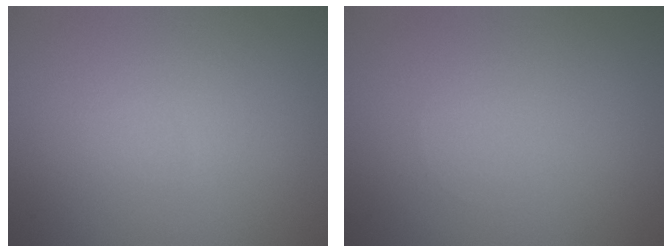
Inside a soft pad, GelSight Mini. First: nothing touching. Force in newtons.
{"total": 0.0}